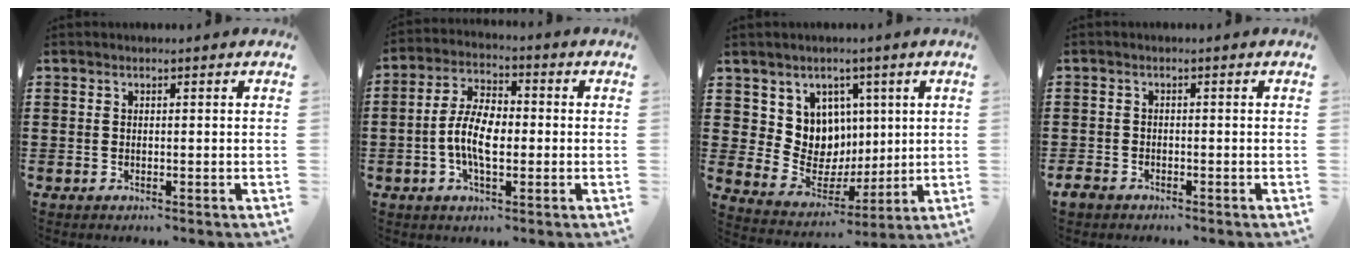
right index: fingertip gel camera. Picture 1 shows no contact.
{"total": 7.5, "force": [-1.3, 3.7, 6.4], "torque": [-0.147, 0.001, -0.033]}
{"total": 8.2, "force": [3.1, 7.5, 1.0], "torque": [-0.053, -0.032, 0.066]}
{"total": 1.7, "force": [-1.4, 0.9, 0.5], "torque": [-0.021, 0.000, -0.031]}